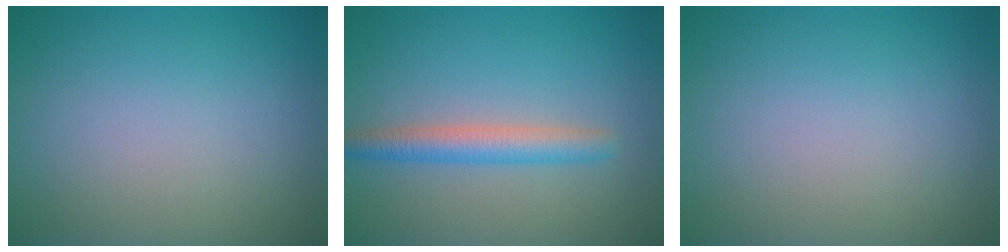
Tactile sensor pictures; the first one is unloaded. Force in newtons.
{"total": 2.9, "press": 2.9, "slide": 0.1}
{"total": 0.0}